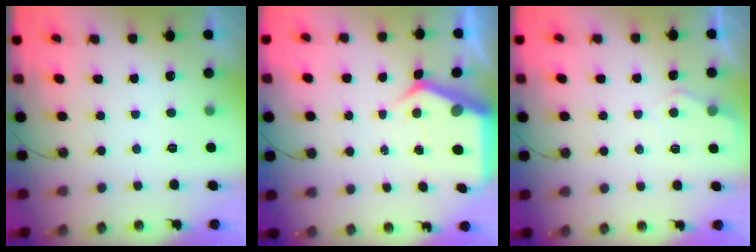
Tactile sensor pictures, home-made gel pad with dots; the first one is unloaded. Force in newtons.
{"total": 6.4, "press": 6.3, "slide": 0.6}
{"total": 5.0, "press": 4.9, "slide": 0.4}